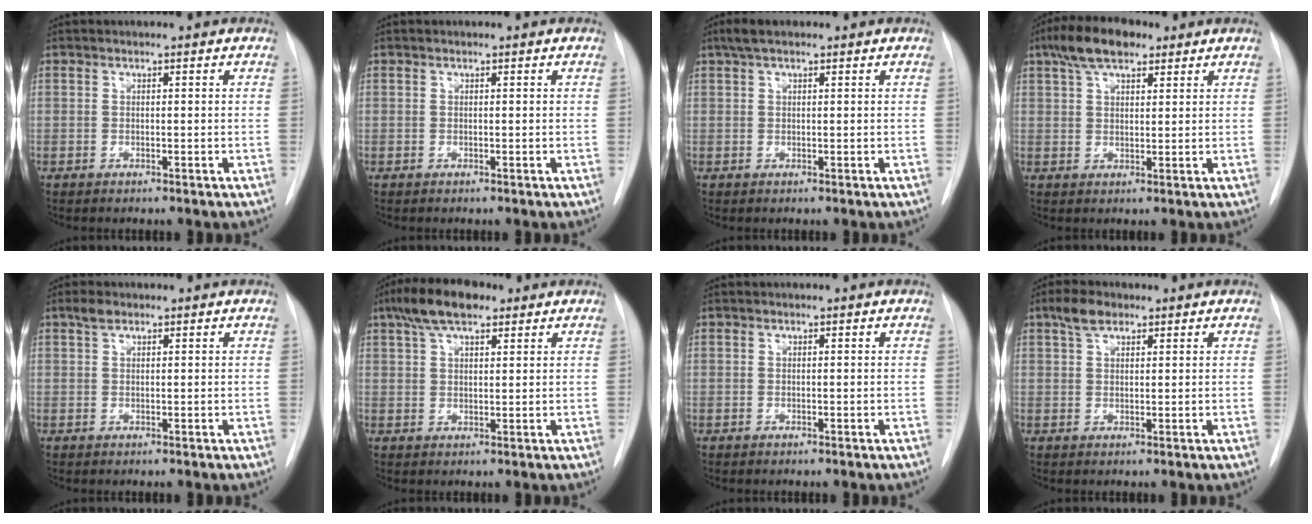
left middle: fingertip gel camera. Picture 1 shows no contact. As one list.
[{"total": 0.0}, {"total": 3.1, "force": [2.1, 1.0, 2.1], "torque": [-0.048, 0.020, 0.038]}, {"total": 7.7, "force": [5.0, 3.2, 5.0], "torque": [-0.098, 0.024, 0.089]}, {"total": 1.6, "force": [1.1, 0.7, 0.9], "torque": [-0.022, 0.010, 0.020]}, {"total": 7.9, "force": [5.1, 2.9, 5.3], "torque": [-0.106, 0.023, 0.090]}, {"total": 0.0}, {"total": 3.5, "force": [2.3, 1.7, 2.0], "torque": [-0.046, 0.011, 0.045]}]